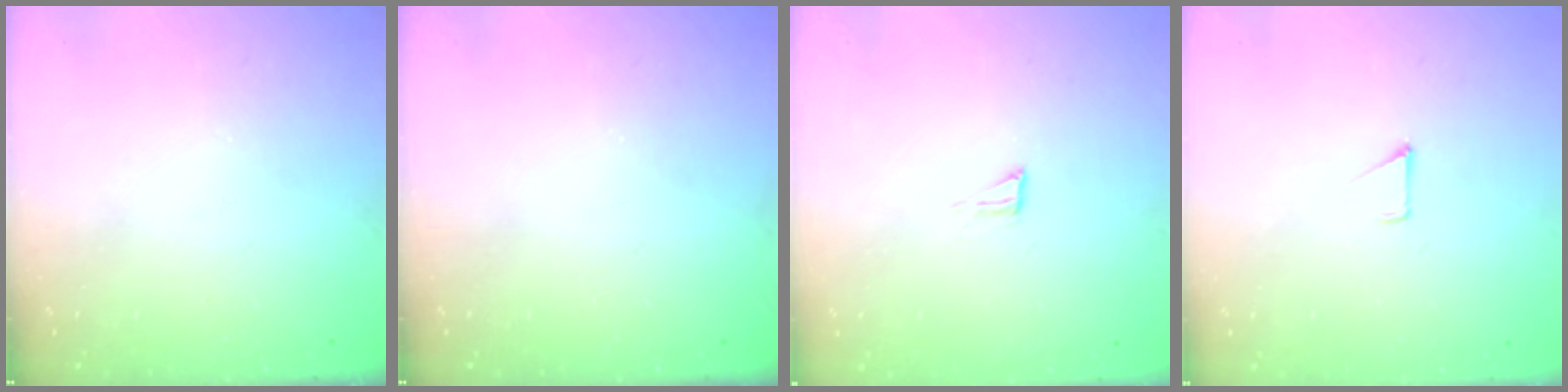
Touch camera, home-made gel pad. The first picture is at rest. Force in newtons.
{"total": 0.0}
{"total": 2.9, "press": 2.9, "slide": 0.2}
{"total": 3.8, "press": 3.8, "slide": 0.4}